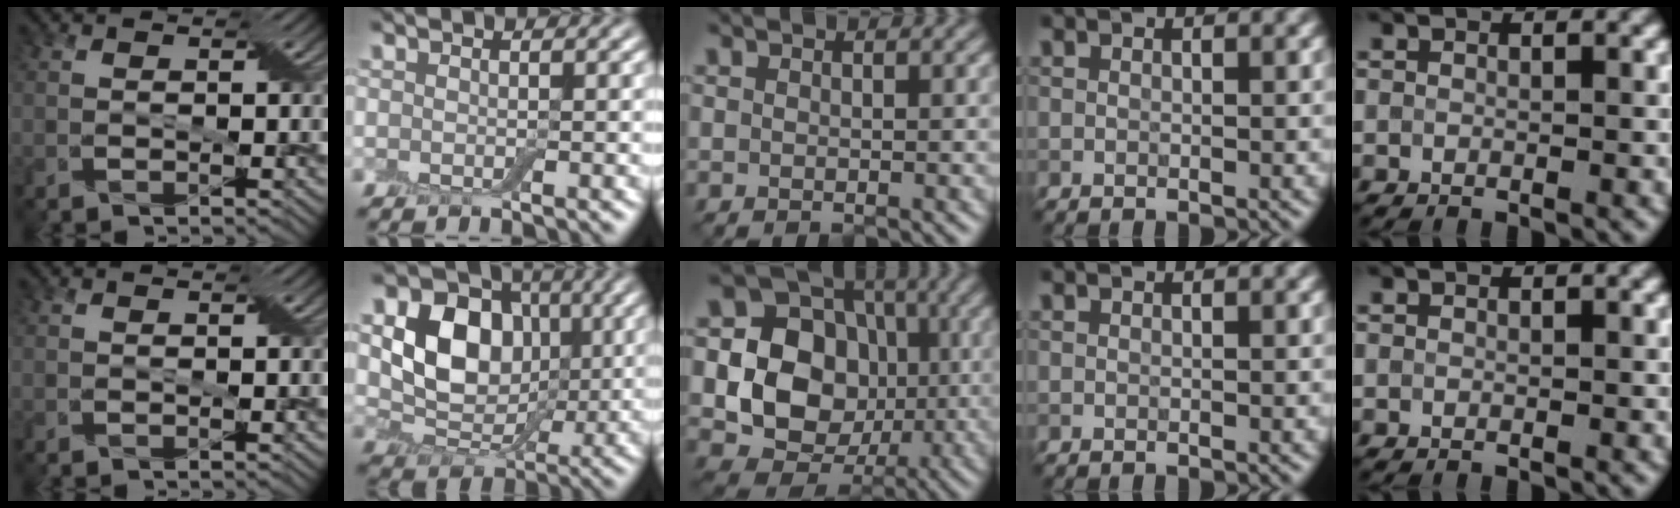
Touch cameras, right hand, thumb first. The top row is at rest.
{"index": {"total": 8.2, "force": [1.8, 6.5, 4.7], "torque": [-0.086, 0.000, 0.028]}, "middle": {"total": 11.6, "force": [-0.5, 10.2, 5.5], "torque": [-0.091, -0.005, -0.026]}}